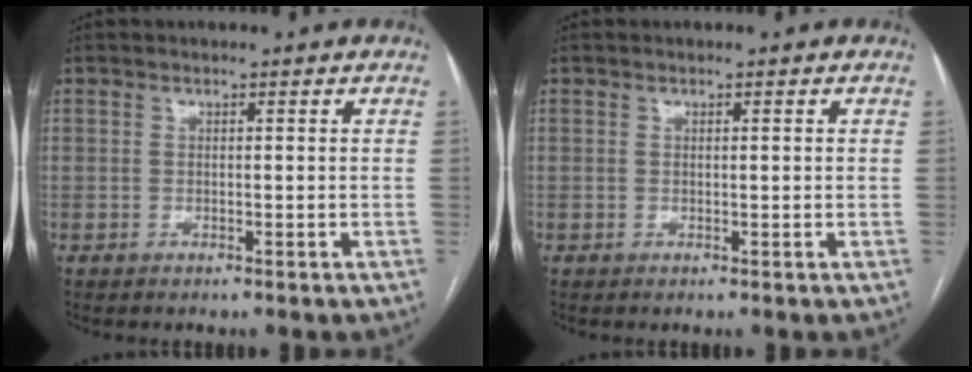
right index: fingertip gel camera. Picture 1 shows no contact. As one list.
[{"total": 0.6, "force": [0.2, 0.1, 0.6], "torque": [-0.014, 0.002, 0.003]}]